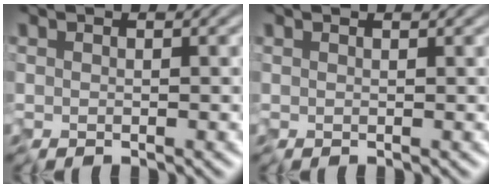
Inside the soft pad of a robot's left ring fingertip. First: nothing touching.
{"total": 0.8, "force": [0.7, 0.2, 0.4], "torque": [-0.002, 0.001, 0.003]}